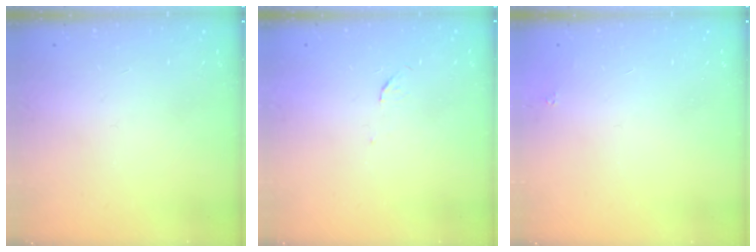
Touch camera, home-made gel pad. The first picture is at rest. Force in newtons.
{"total": 3.2, "press": 3.2, "slide": 0.4}
{"total": 1.6, "press": 1.5, "slide": 0.2}